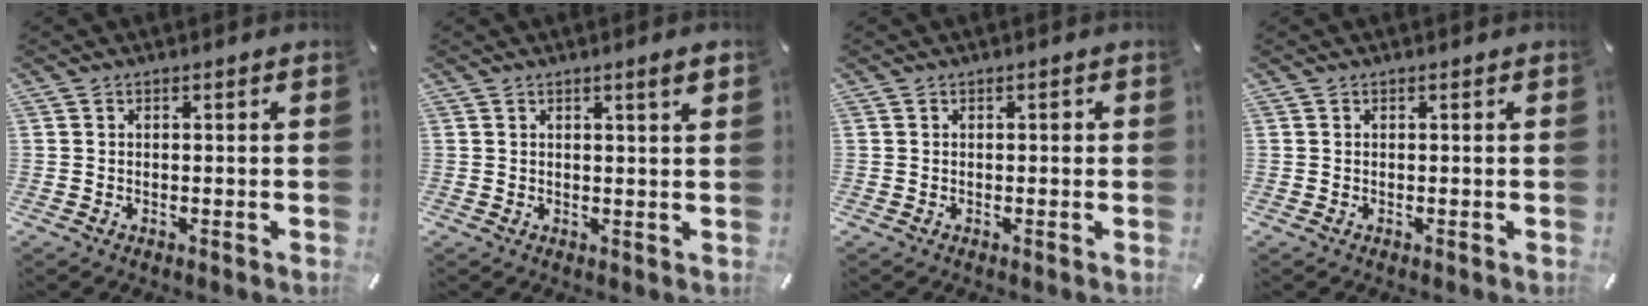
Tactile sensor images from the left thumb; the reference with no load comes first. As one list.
[{"total": 3.0, "force": [1.5, 0.3, 2.6], "torque": [-0.044, -0.003, 0.022]}, {"total": 1.0, "force": [0.0, 0.6, 0.7], "torque": [-0.015, 0.004, -0.002]}, {"total": 0.0}]